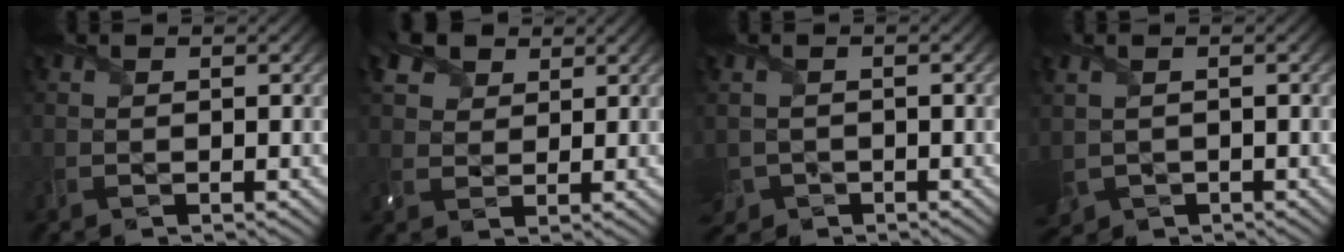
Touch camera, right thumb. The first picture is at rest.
{"total": 5.3, "force": [3.3, 3.4, 2.3], "torque": [-0.063, 0.010, 0.062]}
{"total": 3.0, "force": [-1.4, 2.4, 1.0], "torque": [-0.032, -0.017, -0.030]}
{"total": 3.3, "force": [-0.3, 2.4, 2.2], "torque": [-0.068, -0.016, -0.001]}